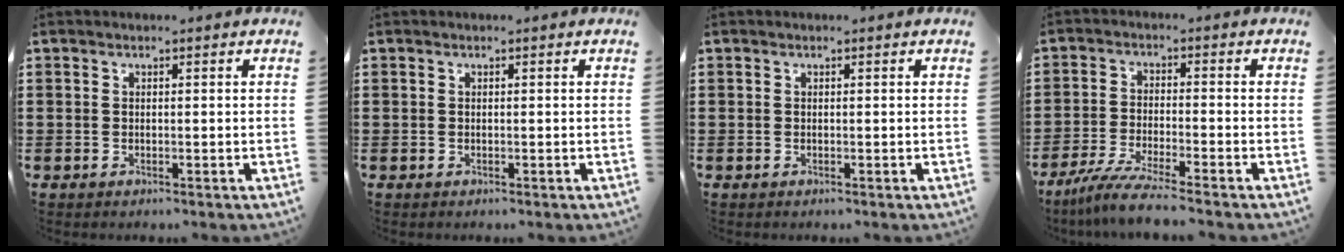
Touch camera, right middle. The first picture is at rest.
{"total": 0.0}
{"total": 0.0}
{"total": 5.7, "force": [-5.0, -0.5, 2.8], "torque": [-0.071, -0.023, -0.100]}